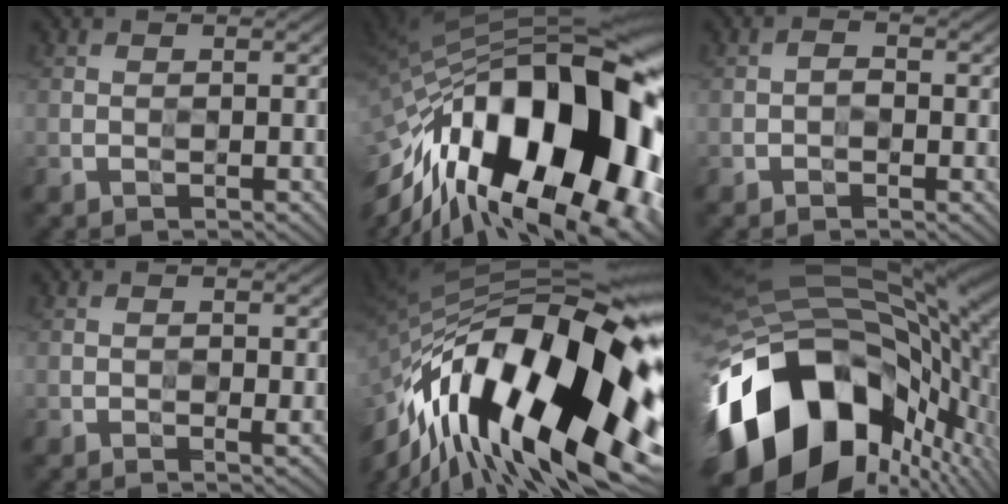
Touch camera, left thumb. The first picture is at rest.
{"total": 21.8, "force": [-7.1, 10.8, 17.5], "torque": [-0.318, -0.026, -0.113]}
{"total": 0.6, "force": [-0.3, 0.5, 0.2], "torque": [0.002, 0.004, -0.007]}
{"total": 1.1, "force": [0.0, 0.6, 0.9], "torque": [-0.008, -0.001, 0.003]}
{"total": 20.8, "force": [-6.1, 8.3, 18.1], "torque": [-0.336, -0.010, -0.119]}
{"total": 20.7, "force": [-5.5, 13.4, 14.8], "torque": [-0.302, -0.059, -0.064]}